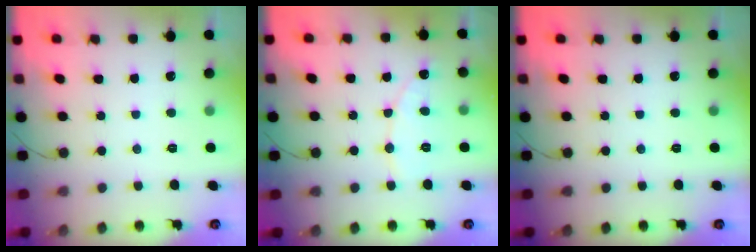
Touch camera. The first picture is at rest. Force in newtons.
{"total": 7.0, "press": 7.0, "slide": 0.7}
{"total": 0.0}